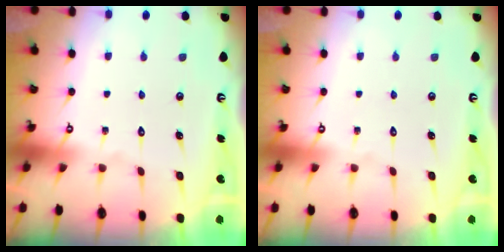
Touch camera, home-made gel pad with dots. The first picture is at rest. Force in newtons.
{"total": 0.0}